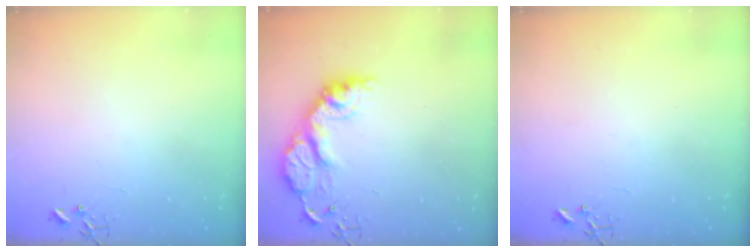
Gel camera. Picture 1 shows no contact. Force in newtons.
{"total": 16.3, "press": 16.3, "slide": 1.2}
{"total": 0.0}